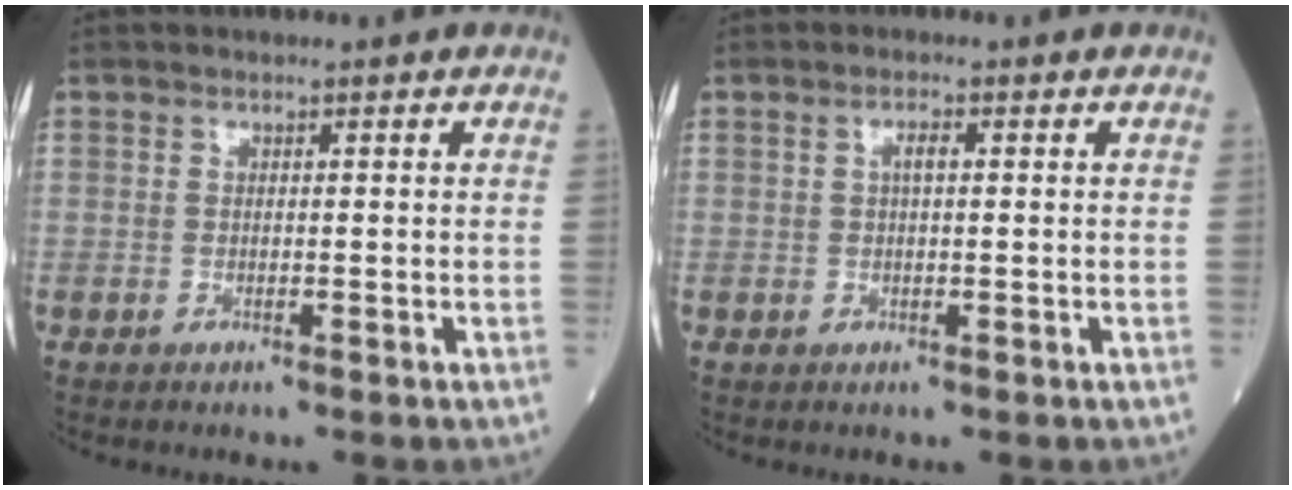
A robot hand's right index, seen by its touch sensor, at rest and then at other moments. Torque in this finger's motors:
{"motor_torque": [0.06, 0.05, 0.01, 0.04]}